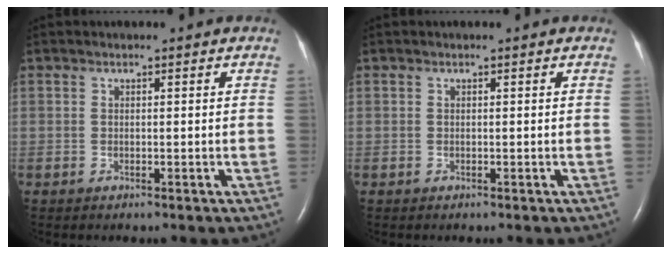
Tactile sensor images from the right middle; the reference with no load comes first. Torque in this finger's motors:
{"motor_torque": [-0.12, 0.23, 0.07, 0.00]}